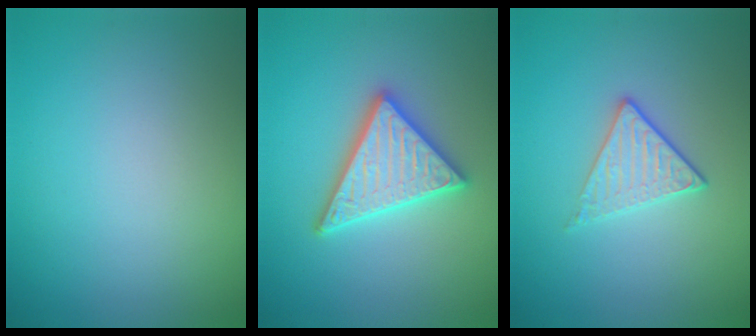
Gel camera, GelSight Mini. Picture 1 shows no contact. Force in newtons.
{"total": 4.9, "press": 4.8, "slide": 0.6}
{"total": 2.0, "press": 1.7, "slide": 1.0}